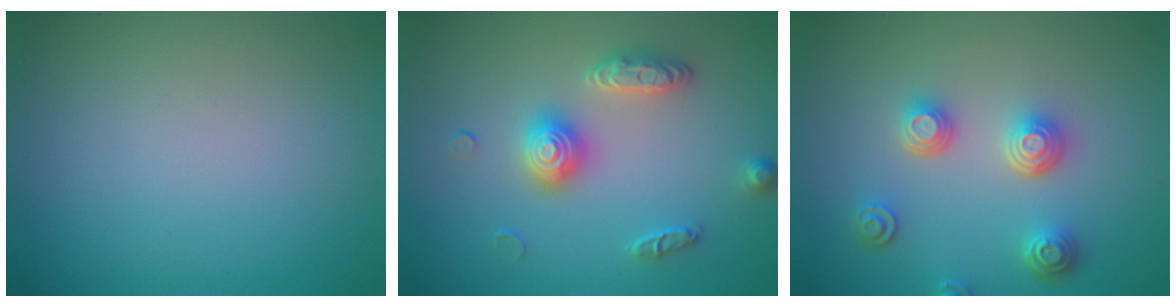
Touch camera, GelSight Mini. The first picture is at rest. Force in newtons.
{"total": 3.1, "press": 3.1, "slide": 0.3}
{"total": 3.9, "press": 3.2, "slide": 2.2}